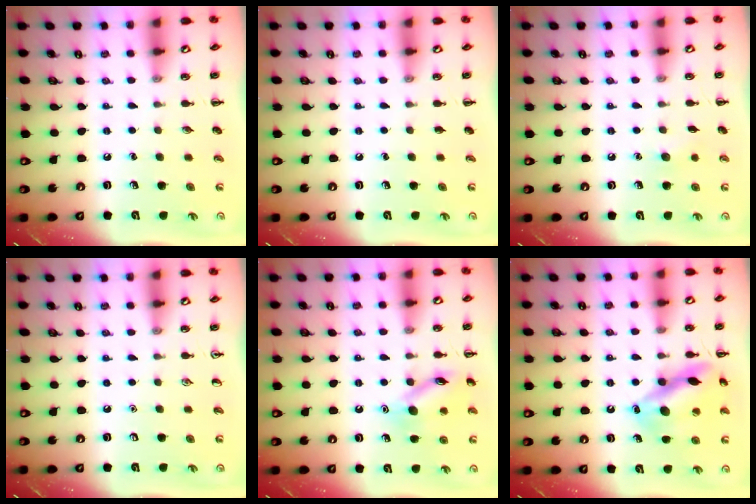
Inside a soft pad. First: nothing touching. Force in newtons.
{"total": 0.0}
{"total": 4.8, "press": 4.6, "slide": 1.4}
{"total": 0.0}
{"total": 12.1, "press": 12.0, "slide": 0.6}
{"total": 14.9, "press": 14.8, "slide": 1.7}